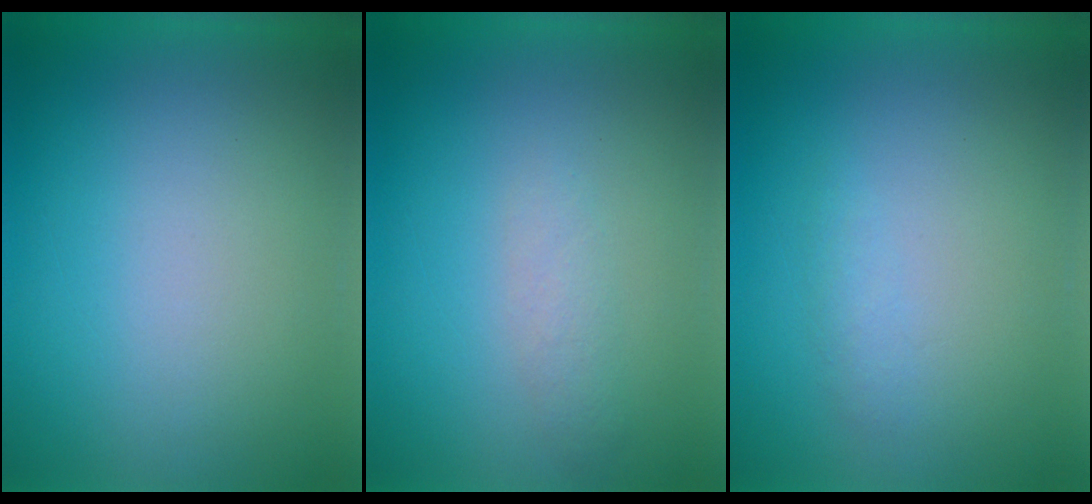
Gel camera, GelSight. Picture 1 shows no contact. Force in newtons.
{"total": 1.8}
{"total": 1.1}